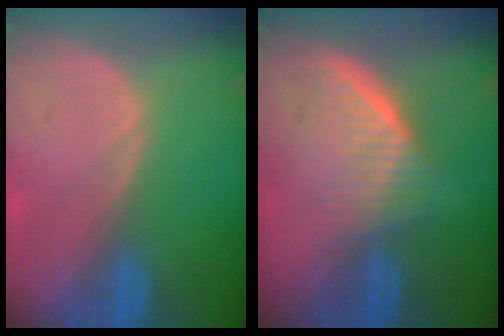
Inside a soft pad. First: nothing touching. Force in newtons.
{"total": 6.7, "press": 6.0, "slide": 2.9}